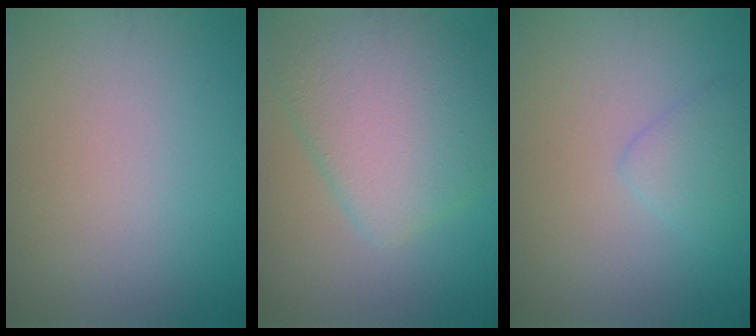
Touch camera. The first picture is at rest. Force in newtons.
{"total": 7.1, "press": 7.1, "slide": 0.2}
{"total": 2.0, "press": 2.0, "slide": 0.0}